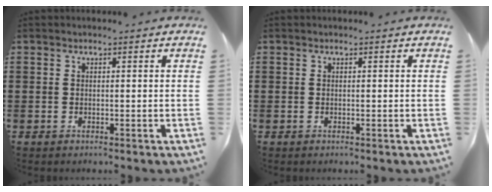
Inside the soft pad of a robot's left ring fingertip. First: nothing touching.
{"total": 0.0}